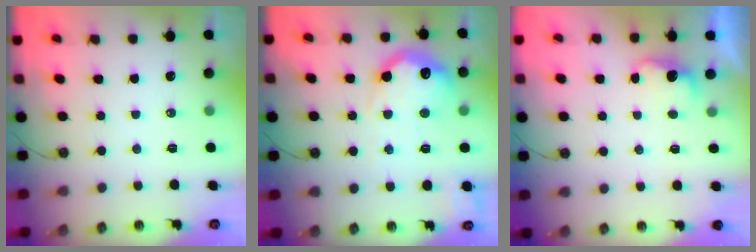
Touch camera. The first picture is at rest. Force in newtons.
{"total": 18.7, "press": 18.7, "slide": 1.7}
{"total": 2.8, "press": 2.6, "slide": 1.0}